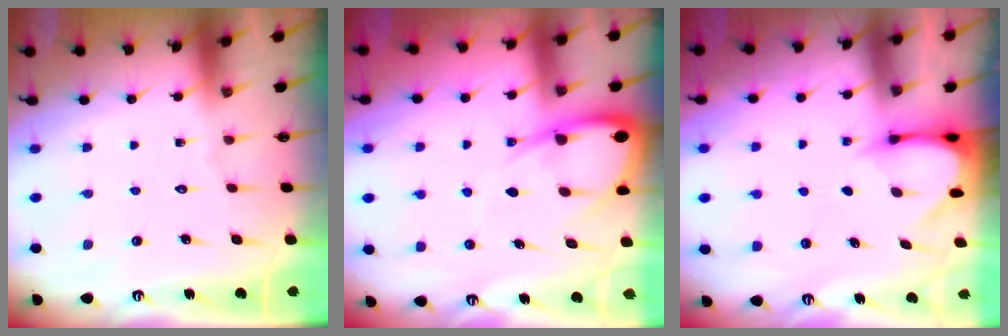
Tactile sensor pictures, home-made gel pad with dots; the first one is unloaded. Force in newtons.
{"total": 9.2, "press": 9.2, "slide": 0.9}
{"total": 3.8, "press": 3.8, "slide": 0.3}